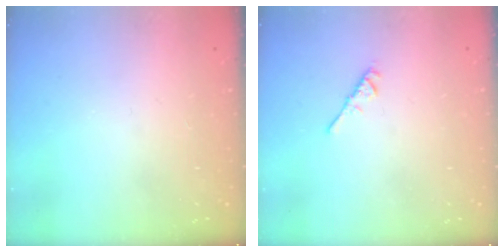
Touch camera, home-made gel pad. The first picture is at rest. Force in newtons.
{"total": 3.1, "press": 3.0, "slide": 0.7}